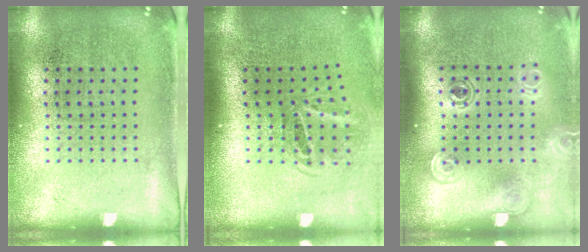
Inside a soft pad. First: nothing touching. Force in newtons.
{"total": 1.9, "press": 1.2, "slide": 1.5}
{"total": 1.9, "press": 1.4, "slide": 1.2}